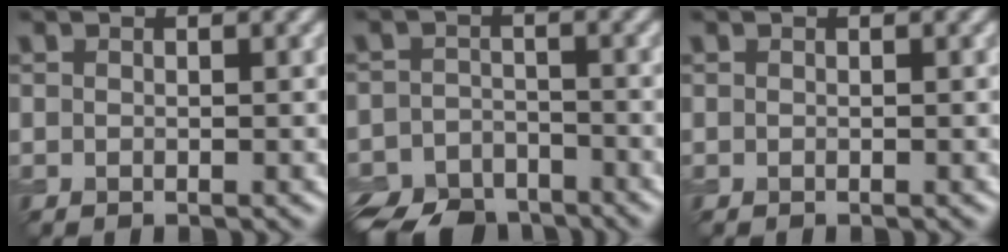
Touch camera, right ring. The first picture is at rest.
{"total": 7.5, "force": [-6.2, 3.7, 1.9], "torque": [-0.025, -0.018, -0.101]}
{"total": 0.0}